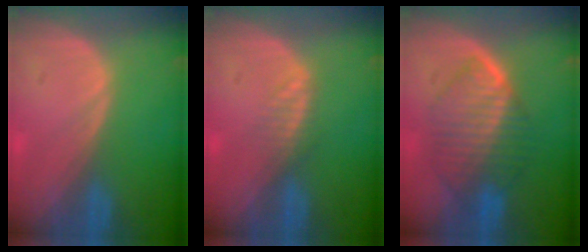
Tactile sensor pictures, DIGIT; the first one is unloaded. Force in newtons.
{"total": 2.0, "press": 2.0, "slide": 0.2}
{"total": 8.1, "press": 8.1, "slide": 0.4}